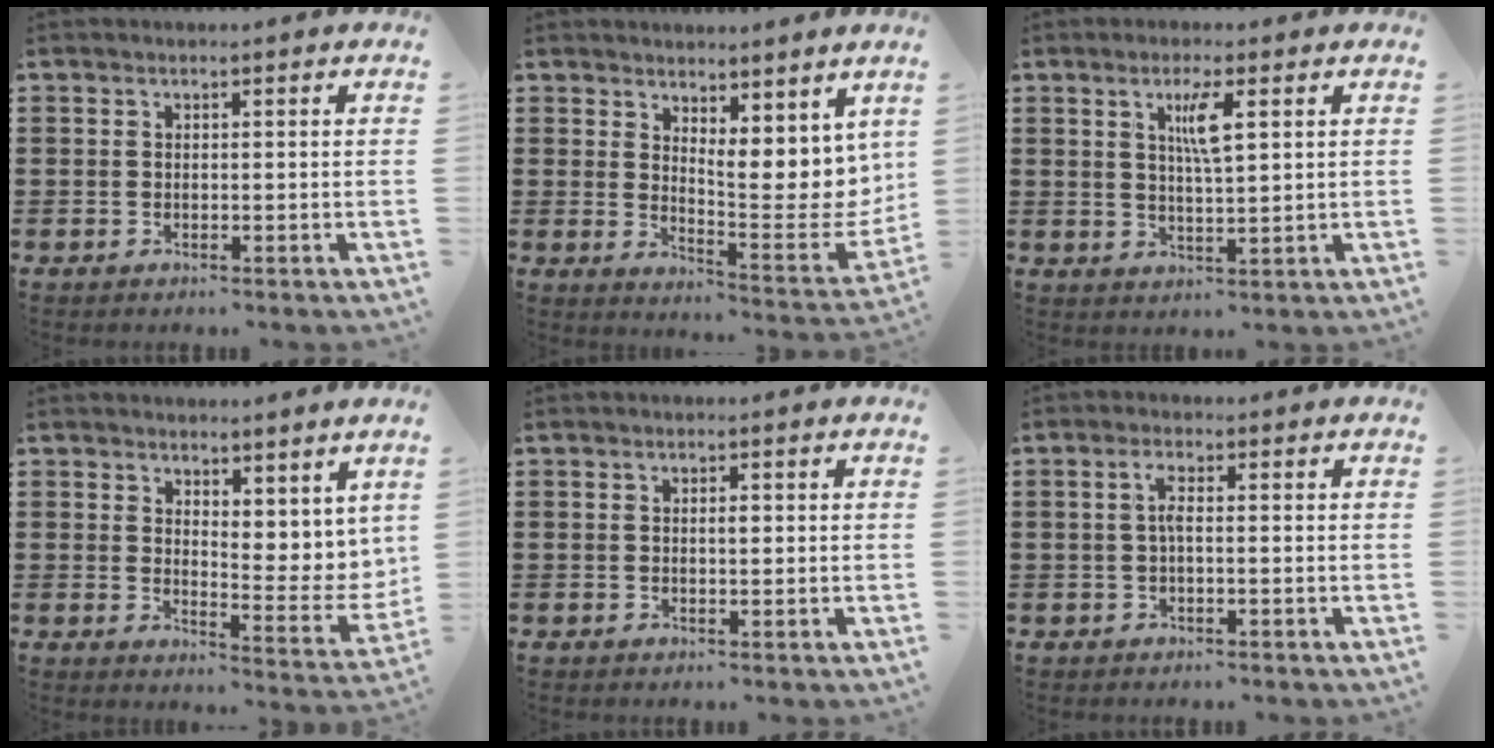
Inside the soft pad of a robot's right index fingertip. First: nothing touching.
{"total": 7.8, "force": [4.9, 3.6, 4.8], "torque": [-0.062, -0.051, 0.087]}
{"total": 4.4, "force": [1.7, 0.7, 4.0], "torque": [-0.084, 0.006, 0.025]}
{"total": 5.4, "force": [4.5, 2.6, 1.3], "torque": [-0.023, -0.032, 0.084]}
{"total": 1.1, "force": [0.1, 0.4, 1.1], "torque": [-0.021, 0.000, 0.002]}
{"total": 2.2, "force": [-0.2, 0.5, 2.2], "torque": [-0.043, 0.002, -0.006]}